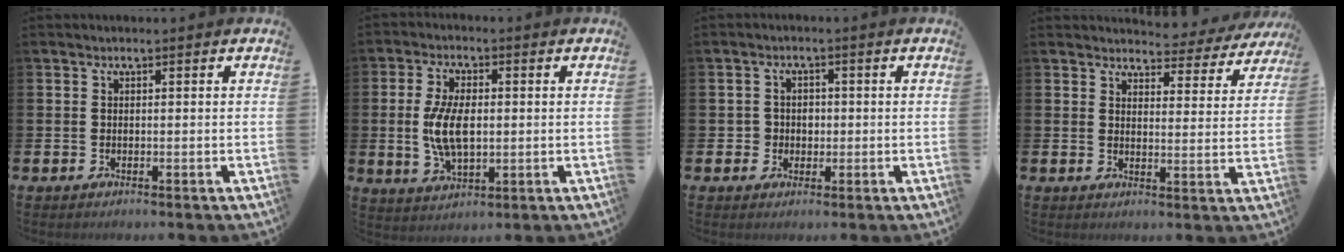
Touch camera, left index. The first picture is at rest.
{"total": 7.6, "force": [0.3, 3.9, 6.6], "torque": [-0.144, 0.005, 0.001]}
{"total": 2.3, "force": [-0.1, 2.3, 0.3], "torque": [-0.008, 0.007, -0.008]}
{"total": 3.6, "force": [3.5, 1.1, 0.1], "torque": [-0.003, -0.031, 0.055]}